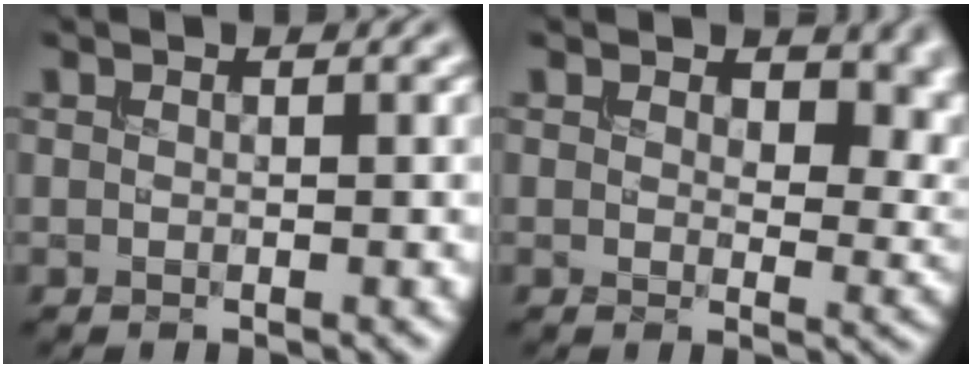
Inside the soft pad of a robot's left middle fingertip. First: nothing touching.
{"total": 5.6, "force": [2.5, 3.3, 3.8], "torque": [-0.050, -0.012, 0.035]}